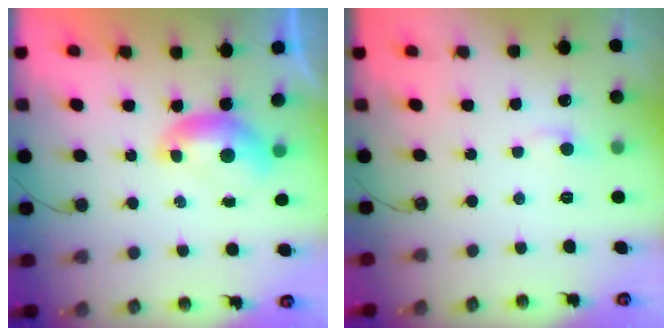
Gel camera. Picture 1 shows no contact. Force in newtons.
{"total": 1.1, "press": 1.0, "slide": 0.4}